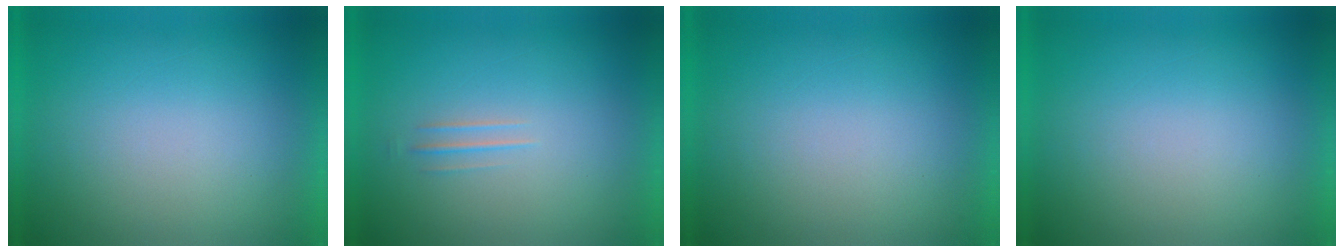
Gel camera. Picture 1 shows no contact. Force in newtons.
{"total": 1.3}
{"total": 1.1}
{"total": 1.2}